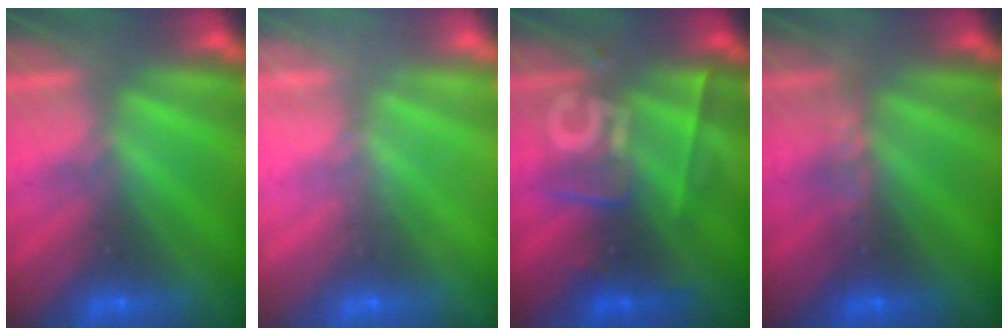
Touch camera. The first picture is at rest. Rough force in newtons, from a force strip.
{"total": 2.0}
{"total": 2.5}
{"total": 3.1}